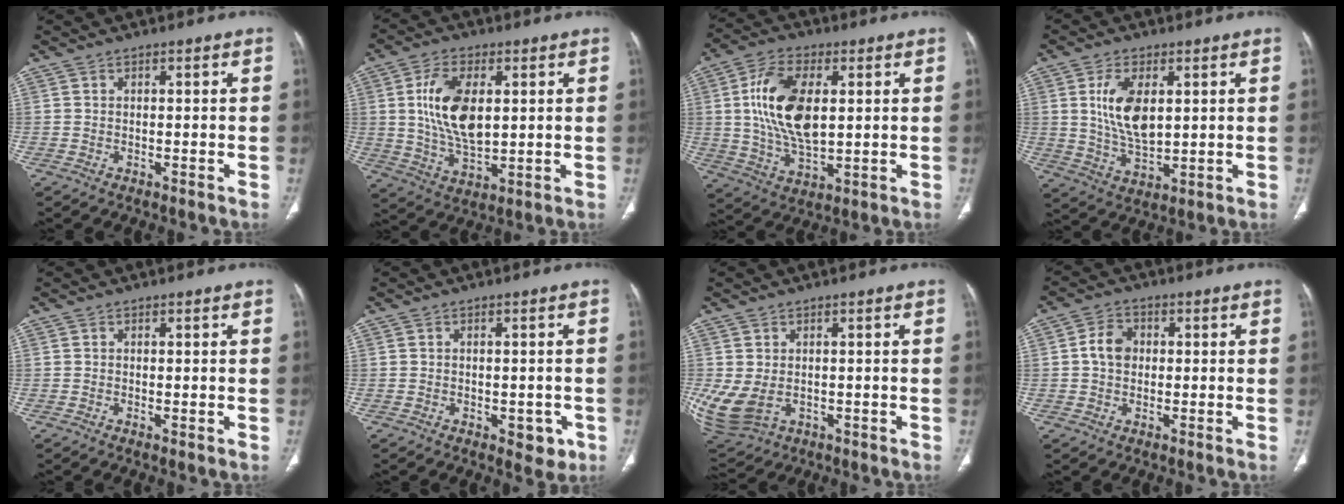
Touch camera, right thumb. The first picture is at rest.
{"total": 13.2, "force": [2.4, 7.1, 10.9], "torque": [-0.198, -0.012, 0.050]}
{"total": 15.7, "force": [2.6, 8.3, 13.1], "torque": [-0.246, -0.006, 0.051]}
{"total": 10.5, "force": [2.4, 5.5, 8.6], "torque": [-0.156, -0.015, 0.053]}
{"total": 0.6, "force": [-0.1, 0.2, 0.5], "torque": [-0.015, -0.004, 0.000]}
{"total": 5.2, "force": [-1.8, 3.0, 3.8], "torque": [-0.020, 0.000, -0.015]}
{"total": 10.4, "force": [-1.1, 7.6, 7.0], "torque": [-0.174, -0.008, 0.005]}
{"total": 5.1, "force": [0.4, 4.1, 3.1], "torque": [-0.046, 0.011, 0.002]}